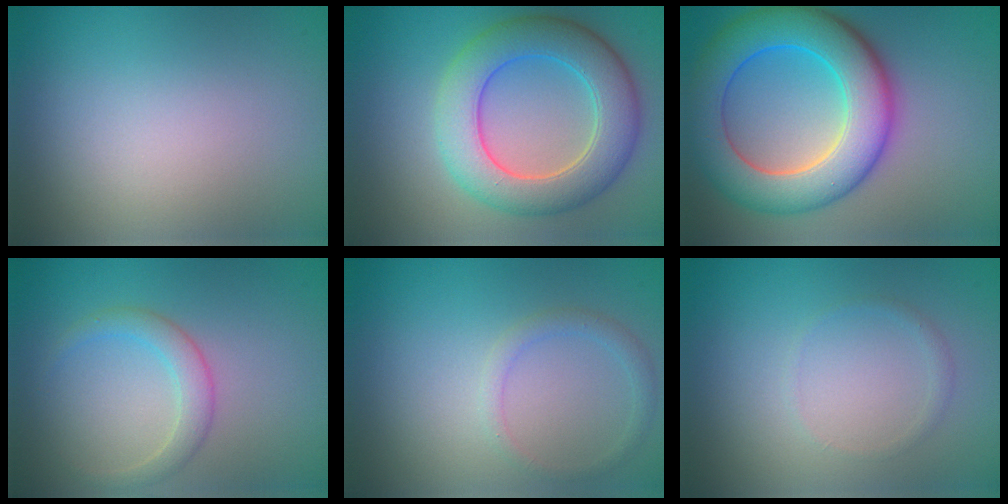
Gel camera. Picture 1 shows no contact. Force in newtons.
{"total": 7.6, "press": 7.6, "slide": 0.6}
{"total": 10.4, "press": 10.4, "slide": 0.3}
{"total": 2.4, "press": 2.4, "slide": 0.1}
{"total": 1.5, "press": 1.5, "slide": 0.1}
{"total": 0.7, "press": 0.7, "slide": 0.0}